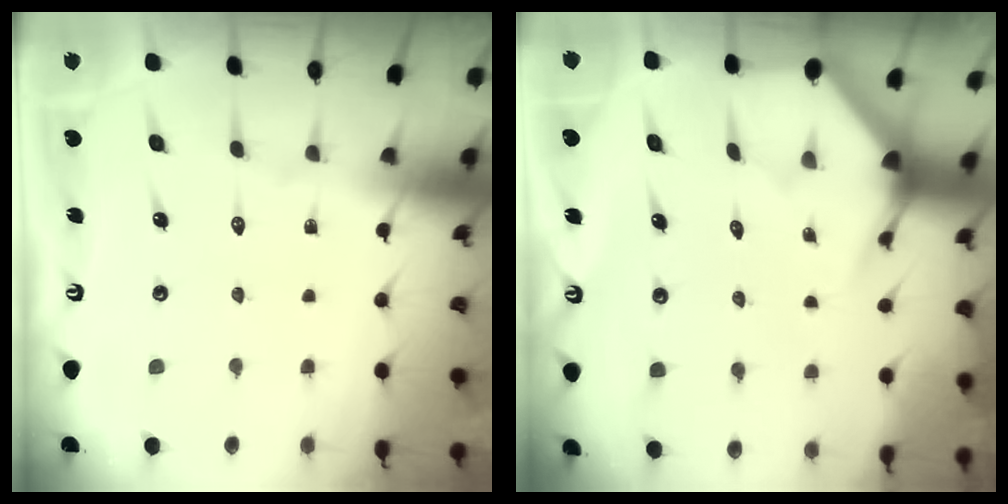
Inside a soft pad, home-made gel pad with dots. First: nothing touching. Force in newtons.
{"total": 3.5, "press": 3.5, "slide": 0.2}